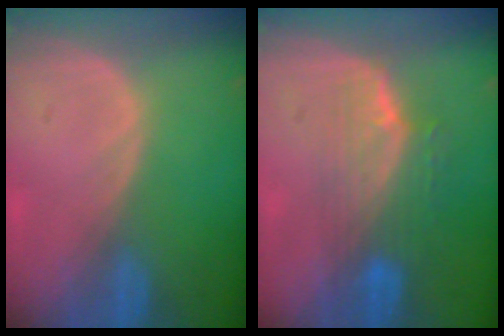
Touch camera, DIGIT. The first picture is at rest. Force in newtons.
{"total": 7.4, "press": 6.6, "slide": 3.3}